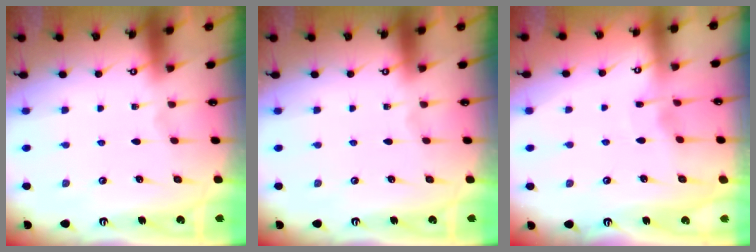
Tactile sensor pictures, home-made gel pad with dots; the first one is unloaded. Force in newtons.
{"total": 0.0}
{"total": 2.5, "press": 2.5, "slide": 0.3}